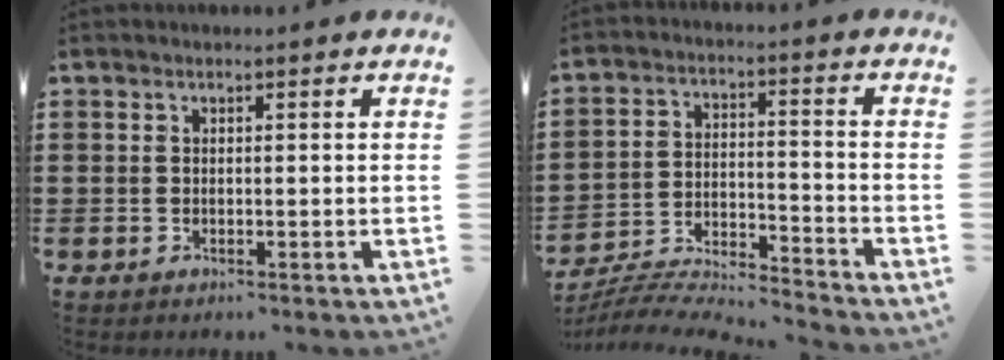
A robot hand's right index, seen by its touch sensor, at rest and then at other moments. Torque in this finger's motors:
{"motor_torque": [0.15, -0.04, -0.42, -0.13]}